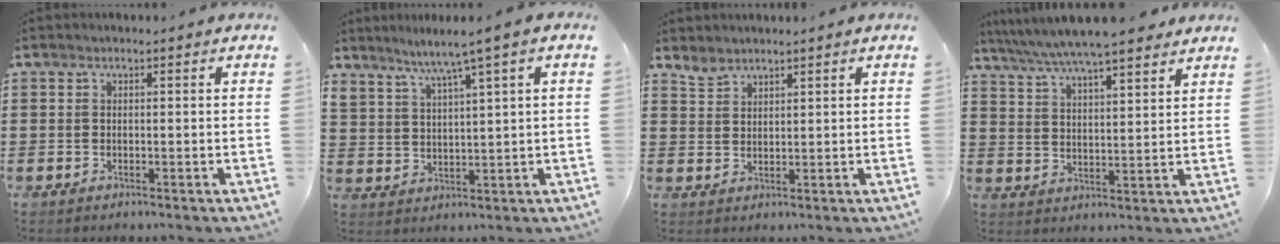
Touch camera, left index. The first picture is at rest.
{"total": 4.3, "force": [3.2, -0.4, 2.8], "torque": [-0.064, -0.015, 0.050]}
{"total": 2.3, "force": [2.2, 0.7, 0.2], "torque": [-0.009, -0.001, 0.044]}
{"total": 6.3, "force": [5.7, 0.3, 2.5], "torque": [-0.072, -0.023, 0.099]}